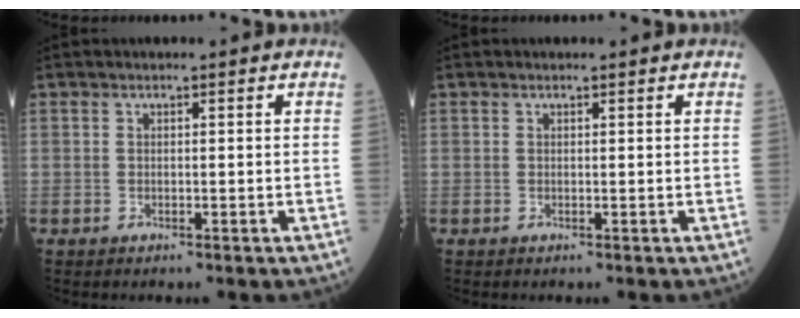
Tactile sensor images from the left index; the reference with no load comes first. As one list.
[{"total": 0.0}]